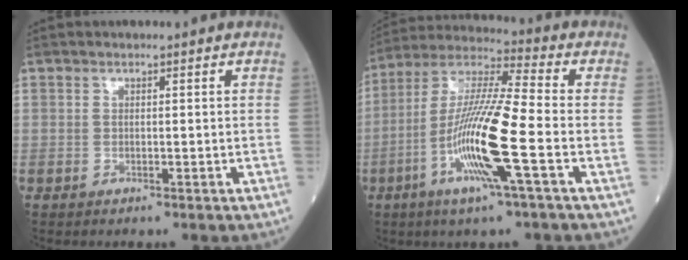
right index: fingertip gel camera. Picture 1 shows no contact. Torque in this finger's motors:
{"motor_torque": [0.76, -0.30, 1.06, 0.21]}